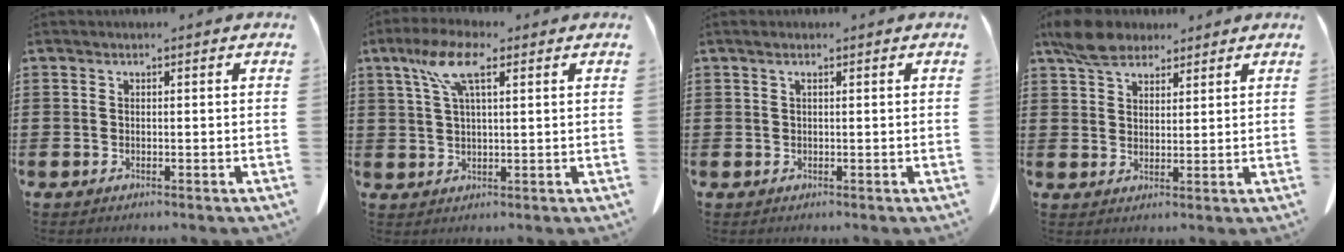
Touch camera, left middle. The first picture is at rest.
{"total": 7.4, "force": [3.7, 2.1, 6.0], "torque": [-0.127, 0.011, 0.065]}
{"total": 0.8, "force": [0.4, 0.0, 0.7], "torque": [-0.015, 0.000, 0.009]}
{"total": 6.1, "force": [4.8, 2.9, 2.4], "torque": [-0.055, 0.000, 0.092]}